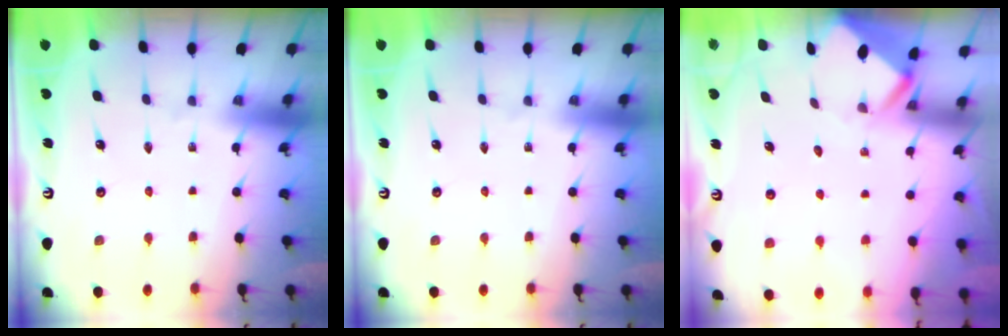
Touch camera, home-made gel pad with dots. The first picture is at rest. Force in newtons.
{"total": 0.0}
{"total": 3.9, "press": 3.8, "slide": 0.4}